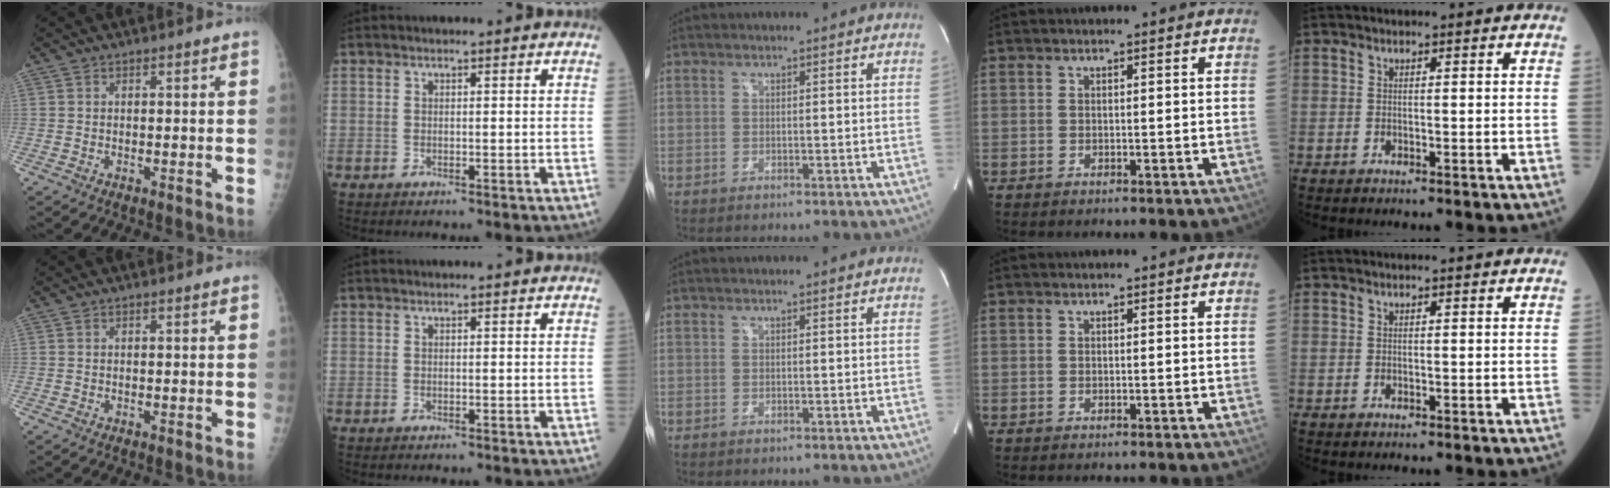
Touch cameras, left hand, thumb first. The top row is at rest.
{}